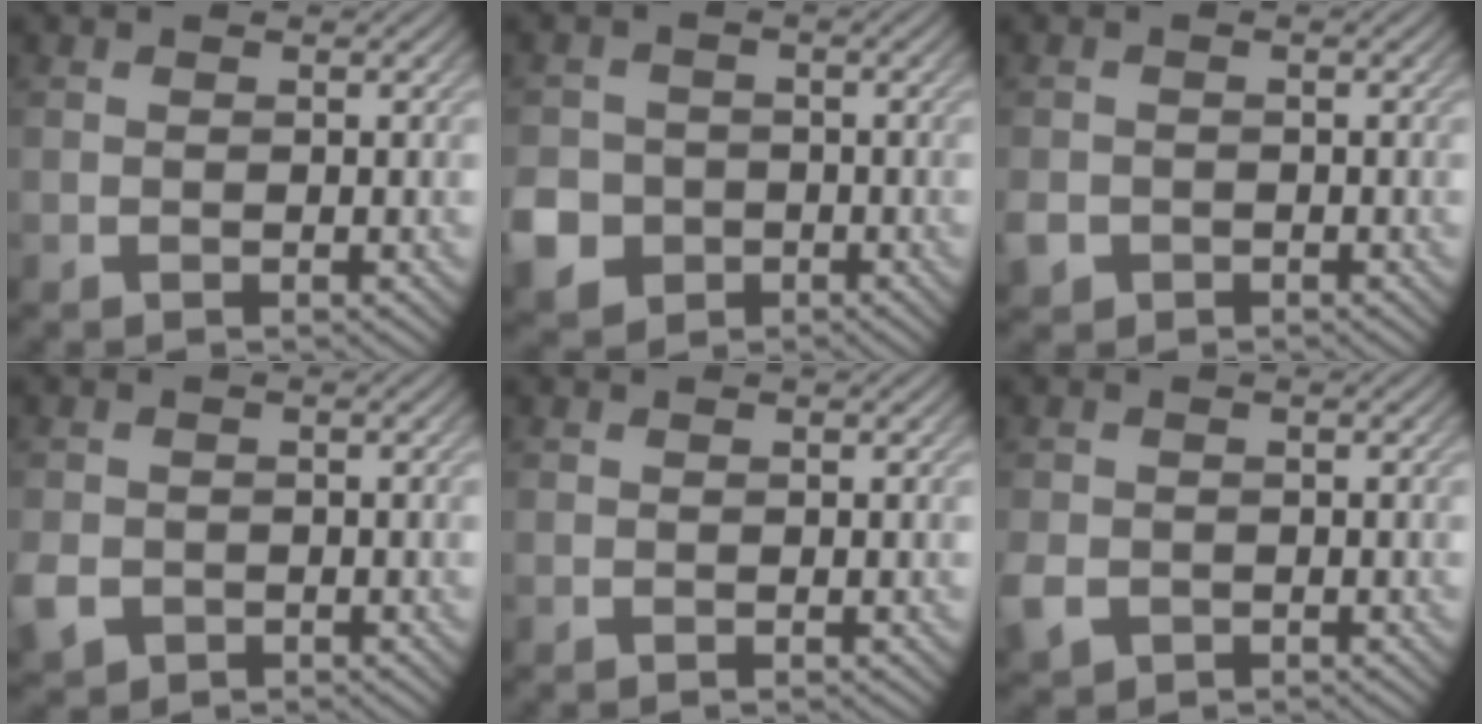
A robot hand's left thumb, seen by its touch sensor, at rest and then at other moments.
{"total": 6.4, "force": [-2.5, 5.5, 2.0], "torque": [-0.058, -0.018, -0.063]}
{"total": 2.3, "force": [-1.2, 1.9, 0.8], "torque": [-0.022, -0.010, -0.028]}
{"total": 3.6, "force": [-1.6, 2.8, 1.6], "torque": [-0.043, -0.012, -0.035]}
{"total": 0.0}
{"total": 3.2, "force": [-1.4, 2.5, 1.5], "torque": [-0.042, -0.014, -0.031]}